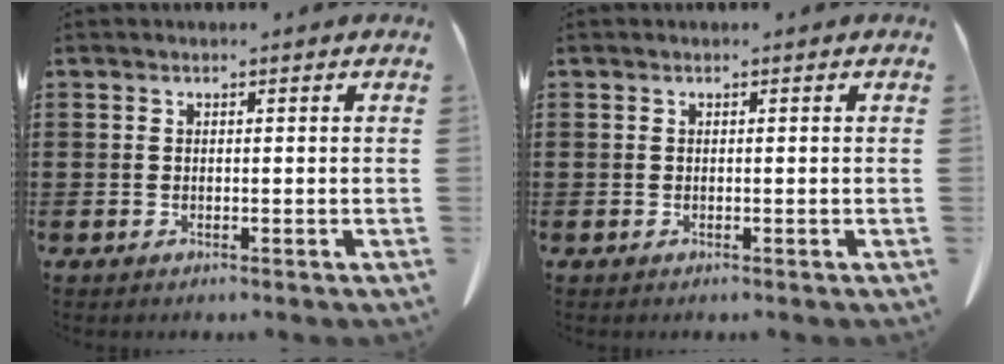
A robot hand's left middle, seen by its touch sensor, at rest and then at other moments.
{"total": 0.0}